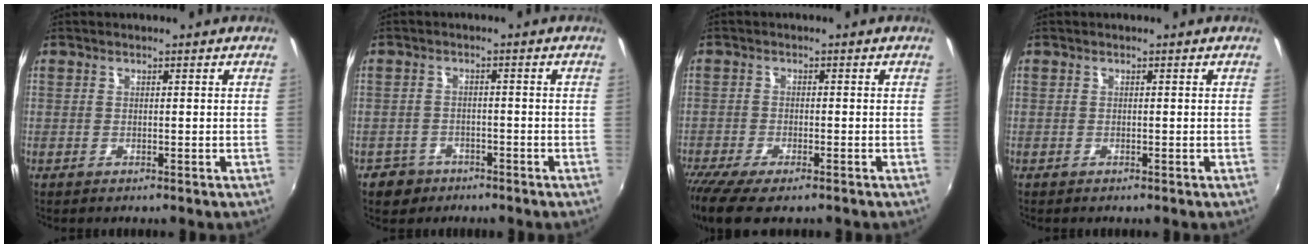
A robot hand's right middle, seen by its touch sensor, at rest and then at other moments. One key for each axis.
{"total": 4.7, "fx": -3.0, "fy": 3.5, "fz": 0.8, "tx": -0.036, "ty": 0.004, "tz": -0.047}
{"total": 9.0, "fx": -6.8, "fy": 2.5, "fz": 5.4, "tx": -0.134, "ty": -0.045, "tz": -0.123}
{"total": 0.0}